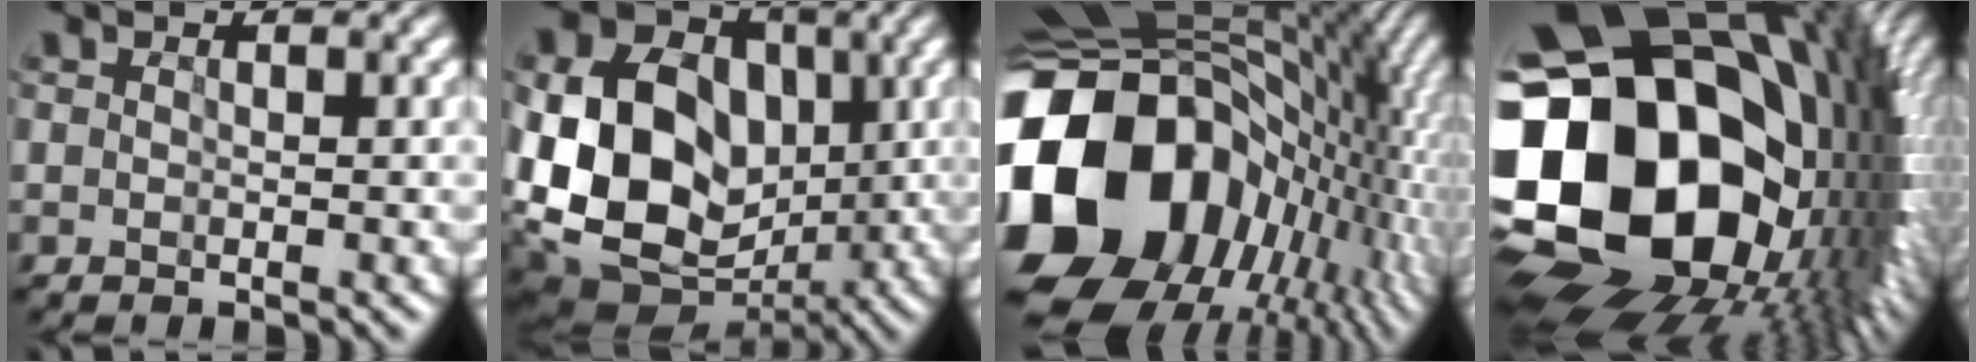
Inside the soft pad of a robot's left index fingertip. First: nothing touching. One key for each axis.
{"total": 15.1, "fx": -0.7, "fy": 11.6, "fz": 9.6, "tx": -0.195, "ty": -0.009, "tz": -0.001}
{"total": 19.7, "fx": -2.2, "fy": 14.9, "fz": 12.7, "tx": -0.307, "ty": -0.021, "tz": -0.009}
{"total": 22.0, "fx": -0.4, "fy": 15.9, "fz": 15.2, "tx": -0.333, "ty": -0.033, "tz": 0.022}